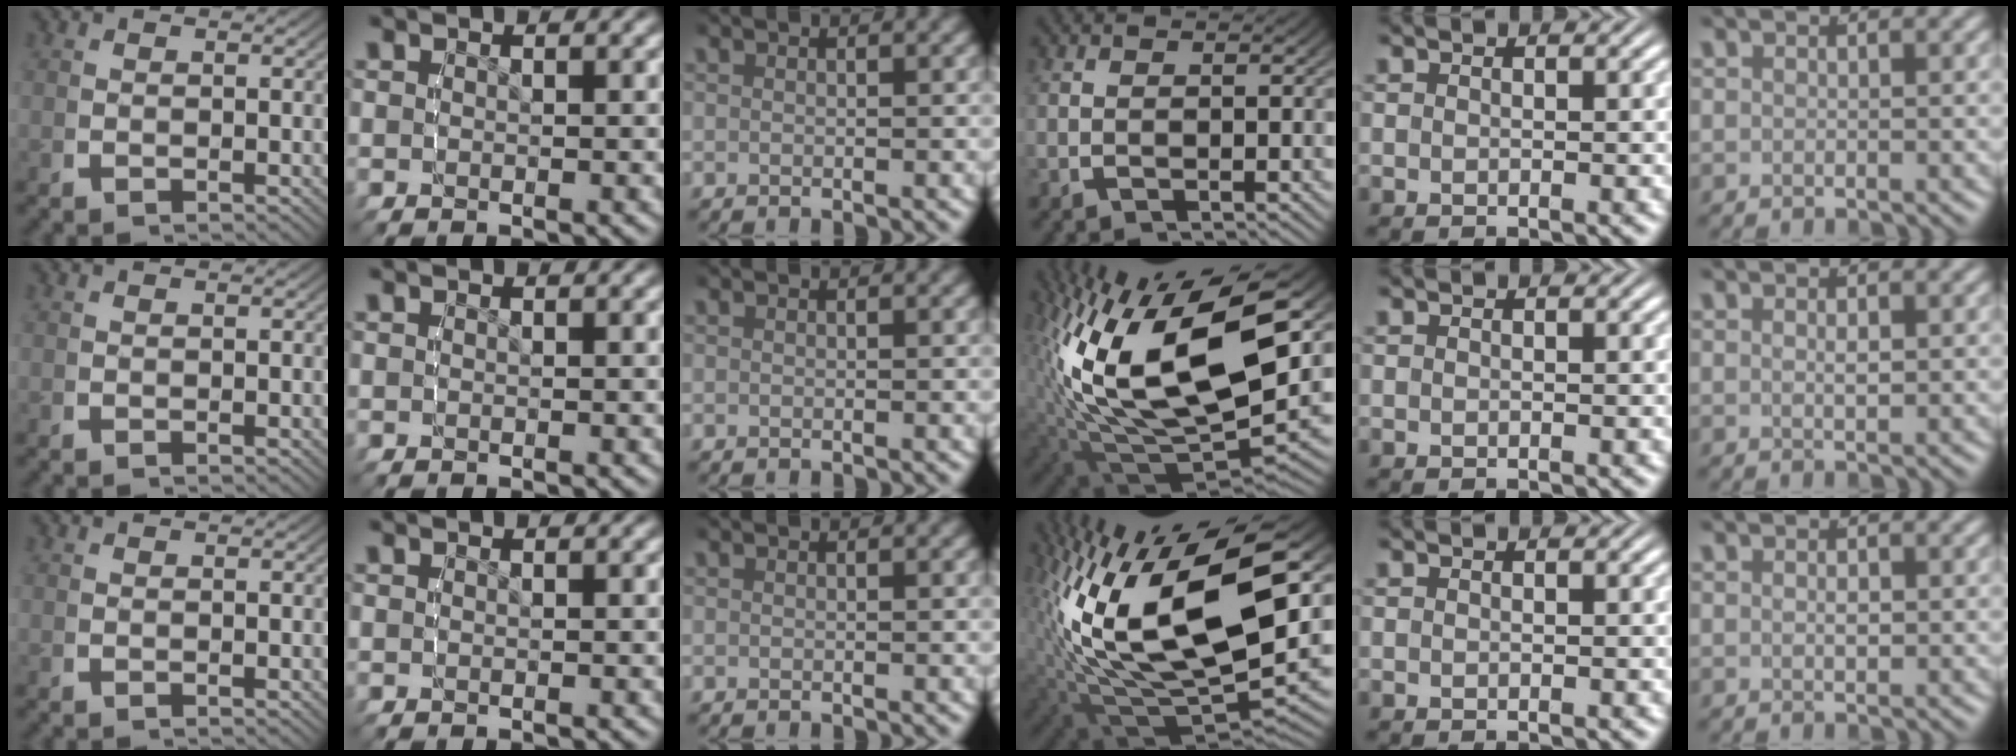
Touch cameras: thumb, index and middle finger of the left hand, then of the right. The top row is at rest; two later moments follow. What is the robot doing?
{"motion": "lift_and_place", "object": "tape"}